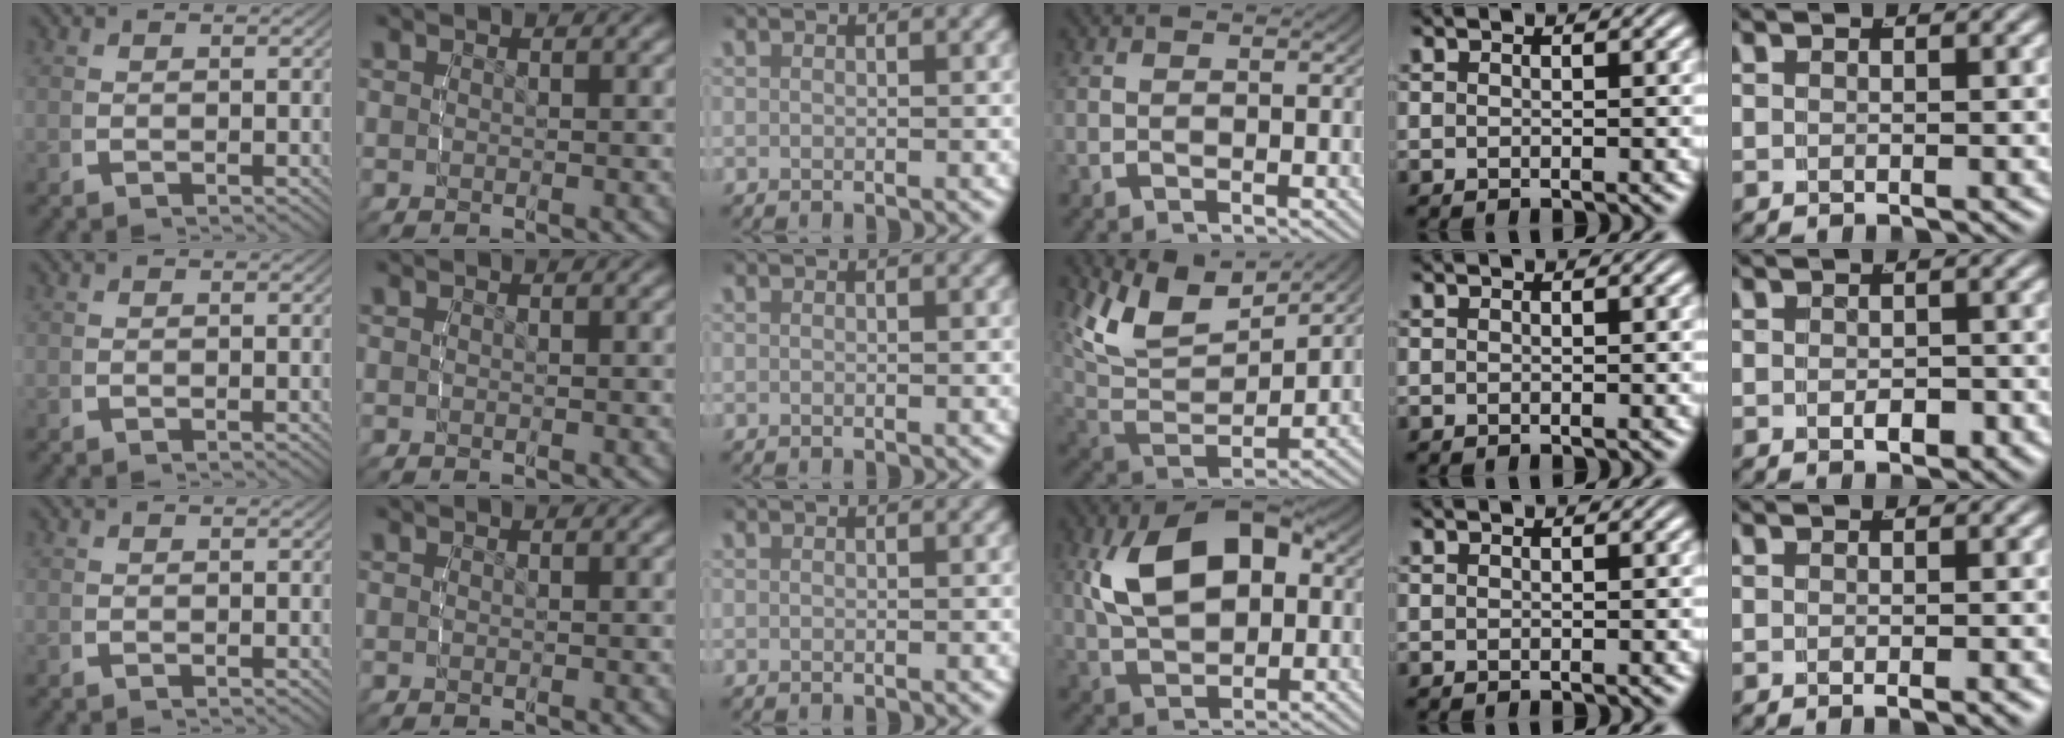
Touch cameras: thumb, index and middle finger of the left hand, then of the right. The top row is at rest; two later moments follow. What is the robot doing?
{"motion": "lift_and_place", "object": "lipstick"}